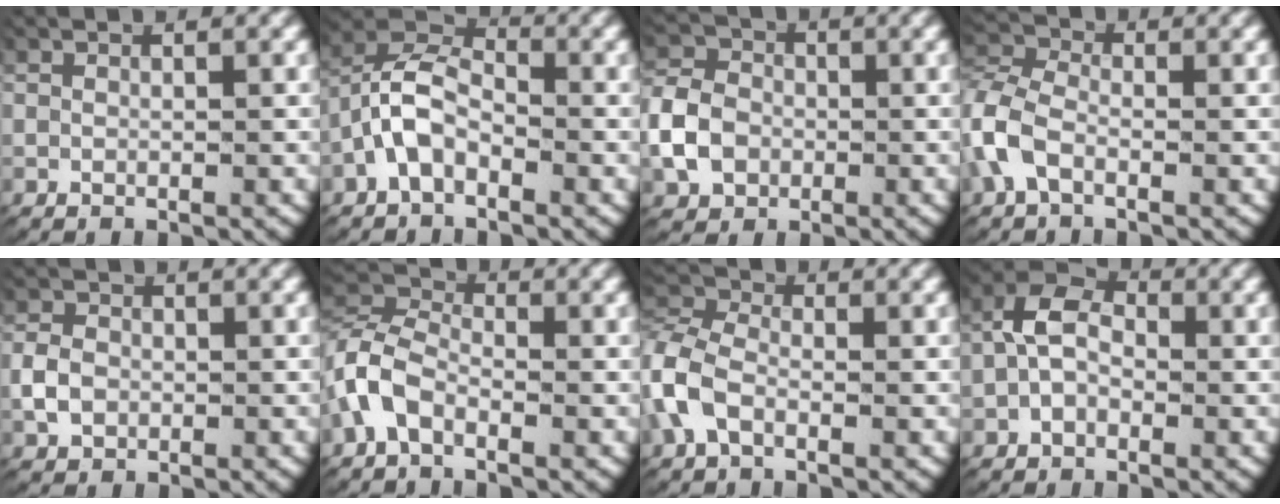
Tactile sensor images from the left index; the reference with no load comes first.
{"total": 4.9, "force": [-0.2, 4.0, 2.9], "torque": [-0.056, -0.001, -0.016]}
{"total": 4.9, "force": [-0.9, 4.2, 2.4], "torque": [-0.054, -0.003, -0.018]}
{"total": 4.6, "force": [-1.0, 3.8, 2.5], "torque": [-0.070, -0.002, -0.027]}
{"total": 2.2, "force": [-0.5, 1.8, 1.1], "torque": [-0.035, -0.005, -0.005]}
{"total": 5.3, "force": [-1.0, 4.4, 2.7], "torque": [-0.073, -0.006, -0.029]}
{"total": 5.1, "force": [-0.8, 4.3, 2.7], "torque": [-0.073, 0.000, -0.024]}
{"total": 5.0, "force": [0.6, 3.5, 3.5], "torque": [-0.057, 0.009, -0.002]}